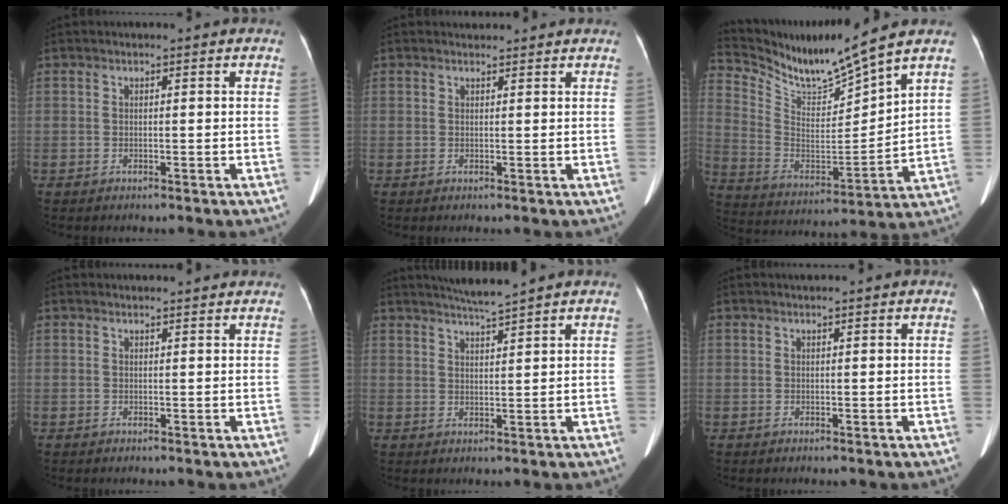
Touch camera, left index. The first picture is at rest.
{"total": 2.2, "force": [2.2, 0.5, 0.2], "torque": [-0.009, 0.014, 0.029]}
{"total": 13.0, "force": [11.8, -1.1, 5.2], "torque": [-0.116, -0.012, 0.233]}
{"total": 3.5, "force": [3.4, 0.7, 0.5], "torque": [-0.006, 0.026, 0.038]}
{"total": 4.4, "force": [3.9, -1.2, 1.6], "torque": [-0.030, 0.000, 0.073]}
{"total": 0.9, "force": [0.8, 0.0, 0.4], "torque": [-0.007, 0.011, 0.015]}